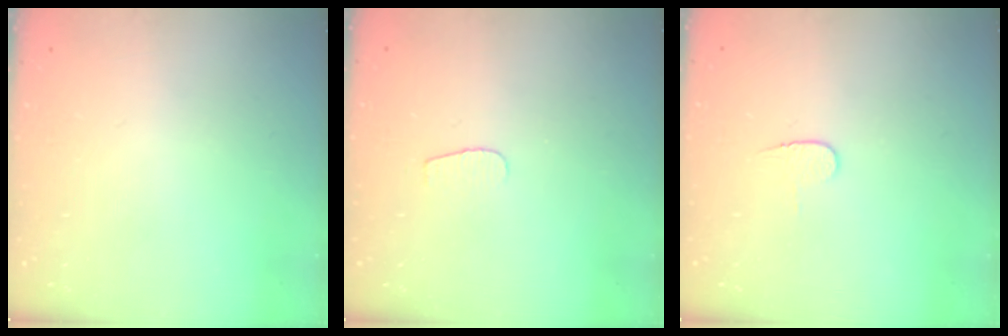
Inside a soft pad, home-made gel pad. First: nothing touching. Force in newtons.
{"total": 3.5, "press": 3.5, "slide": 0.3}
{"total": 3.8, "press": 3.8, "slide": 0.4}